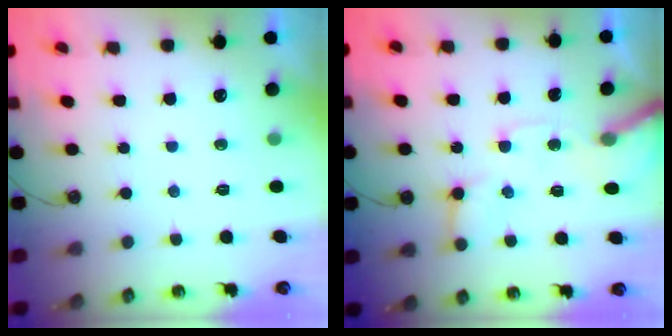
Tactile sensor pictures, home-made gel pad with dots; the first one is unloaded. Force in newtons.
{"total": 12.5, "press": 12.3, "slide": 2.0}